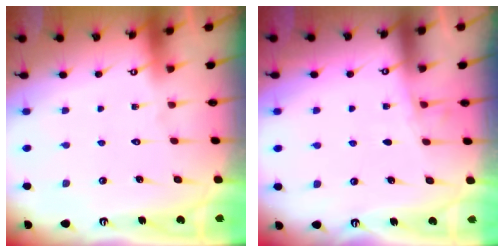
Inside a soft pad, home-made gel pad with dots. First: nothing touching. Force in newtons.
{"total": 2.6, "press": 2.5, "slide": 0.4}